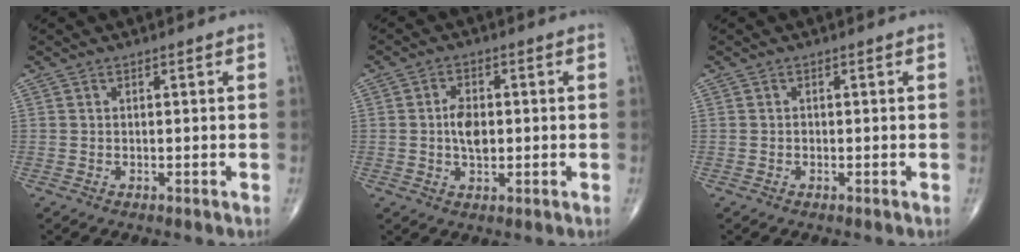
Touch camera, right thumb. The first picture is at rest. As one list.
[{"total": 4.9, "force": [0.0, 2.9, 4.0], "torque": [-0.062, 0.000, -0.004]}, {"total": 0.0}]